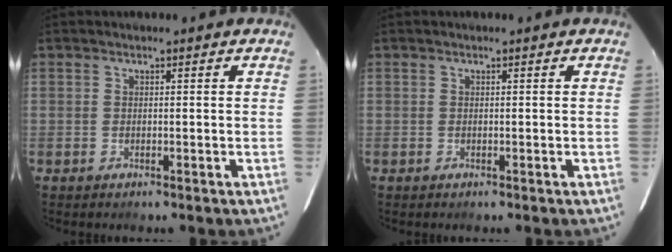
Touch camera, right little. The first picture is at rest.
{"total": 0.0}